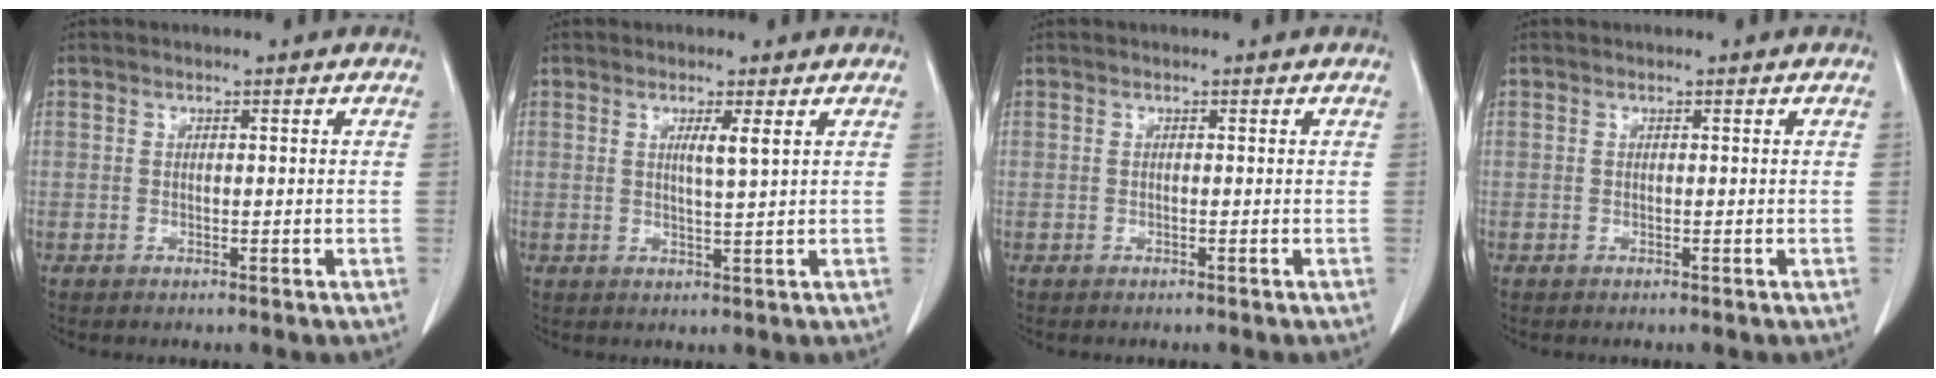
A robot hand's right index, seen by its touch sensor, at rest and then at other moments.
{"total": 2.4, "force": [0.9, -0.3, 2.2], "torque": [-0.042, -0.004, 0.017]}
{"total": 0.0}
{"total": 0.0}